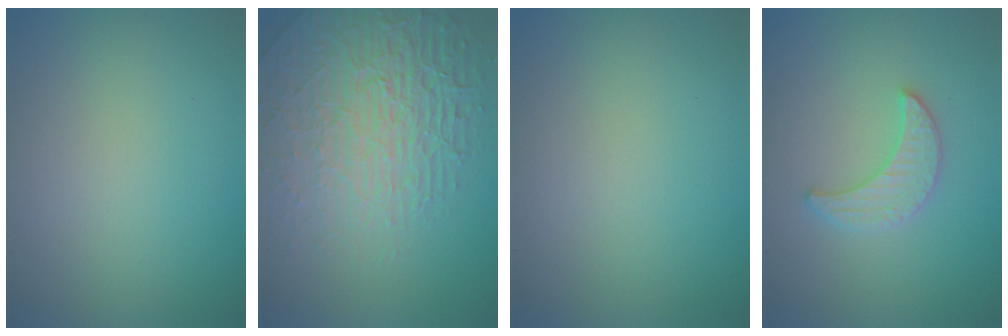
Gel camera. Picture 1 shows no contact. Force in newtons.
{"total": 8.0, "press": 5.9, "slide": 5.3}
{"total": 0.0}
{"total": 2.9, "press": 2.9, "slide": 0.7}